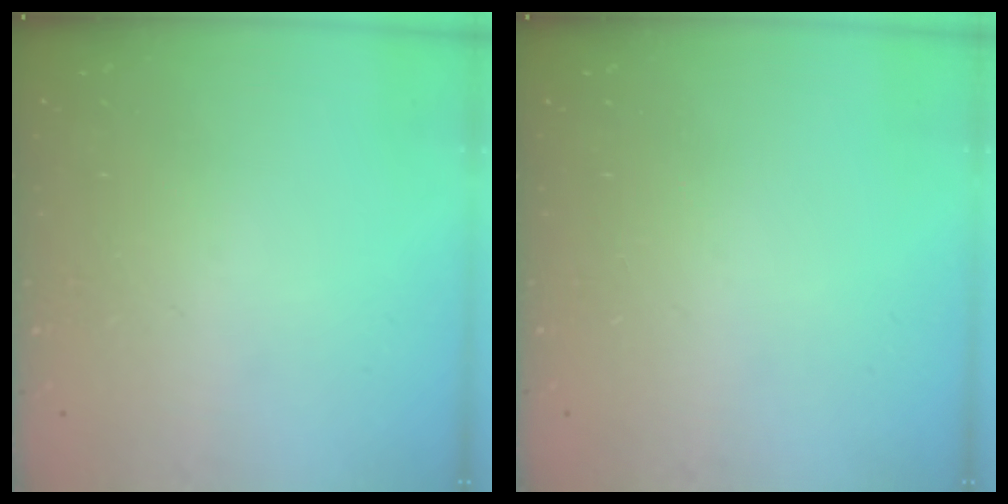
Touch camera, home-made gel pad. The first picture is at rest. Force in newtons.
{"total": 0.0}